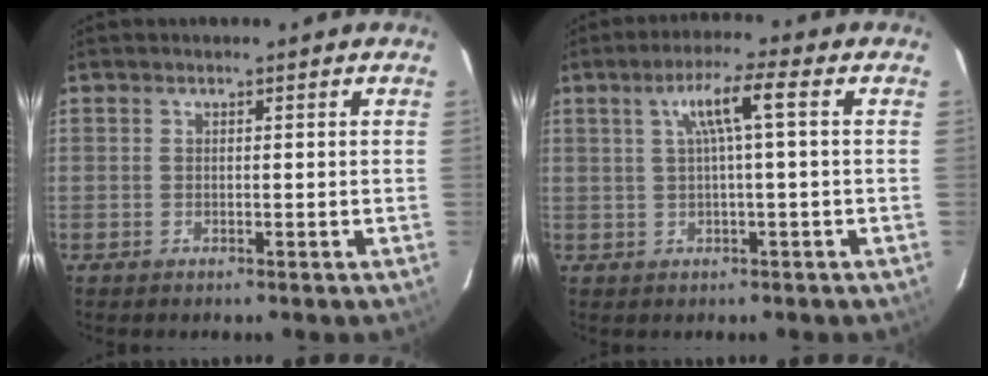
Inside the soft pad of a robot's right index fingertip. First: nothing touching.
{"total": 5.7, "force": [1.0, -0.2, 5.6], "torque": [-0.100, 0.008, 0.021]}